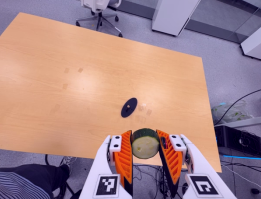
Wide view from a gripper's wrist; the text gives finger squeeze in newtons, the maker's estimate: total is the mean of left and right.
{"total": 12.2, "left": 11.7, "right": 12.7}